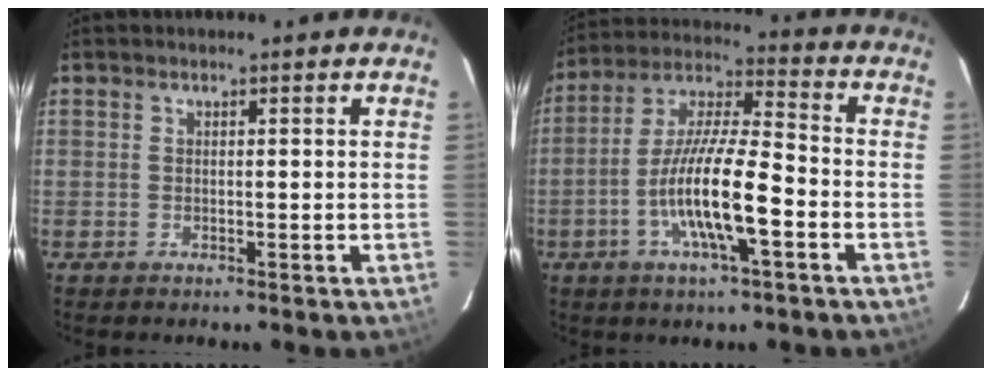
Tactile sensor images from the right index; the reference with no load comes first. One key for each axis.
{"total": 14.0, "fx": -5.1, "fy": 2.3, "fz": 12.8, "tx": -0.252, "ty": -0.004, "tz": -0.102}